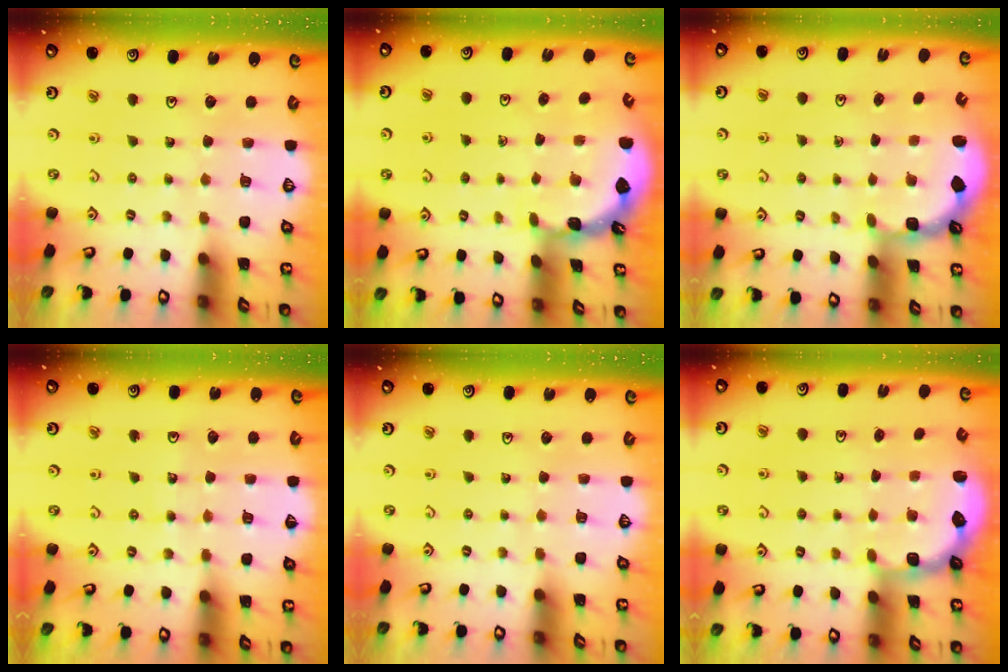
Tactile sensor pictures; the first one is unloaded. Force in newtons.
{"total": 1.7, "press": 1.7, "slide": 0.1}
{"total": 2.9, "press": 1.9, "slide": 2.2}
{"total": 6.0, "press": 5.8, "slide": 1.7}
{"total": 0.0}
{"total": 2.7, "press": 2.3, "slide": 1.5}